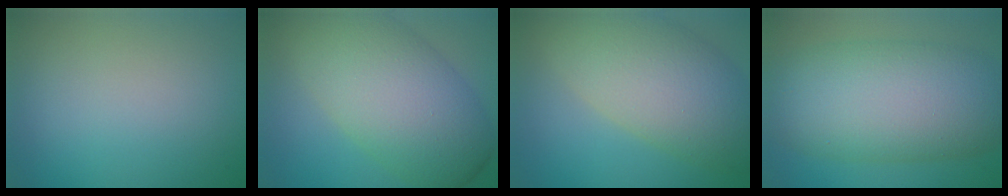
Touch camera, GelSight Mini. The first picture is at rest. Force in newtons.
{"total": 10.5, "press": 10.5, "slide": 0.9}
{"total": 9.5, "press": 9.5, "slide": 0.8}
{"total": 11.3, "press": 11.3, "slide": 0.3}